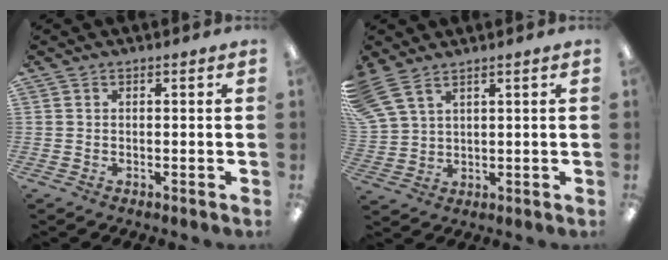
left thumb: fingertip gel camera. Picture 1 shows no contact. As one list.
[{"total": 7.3, "force": [5.5, 3.2, 3.6], "torque": [-0.091, -0.016, 0.107]}]